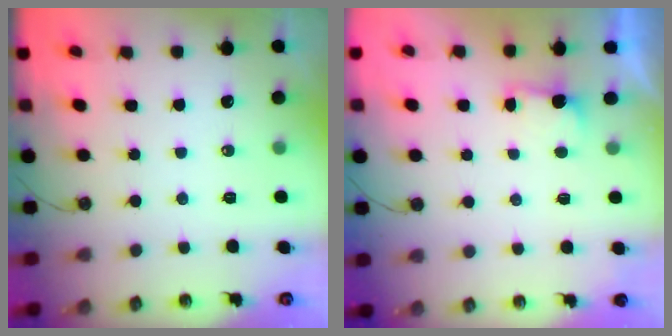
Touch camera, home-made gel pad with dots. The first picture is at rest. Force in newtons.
{"total": 2.1, "press": 1.9, "slide": 0.8}